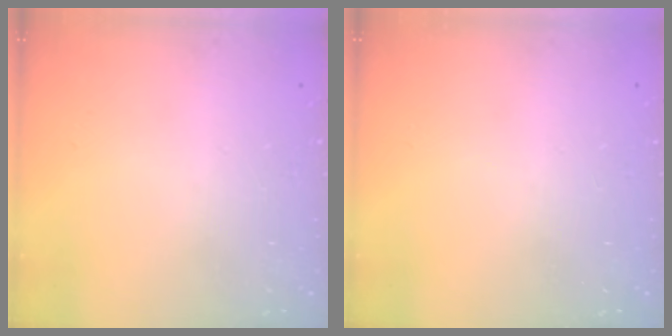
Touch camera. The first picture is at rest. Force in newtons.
{"total": 0.0}